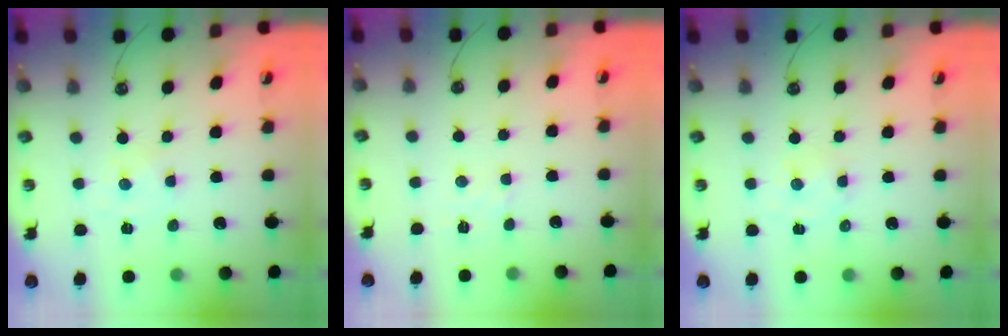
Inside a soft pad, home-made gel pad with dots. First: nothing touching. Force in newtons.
{"total": 2.7, "press": 2.7, "slide": 0.5}
{"total": 1.8, "press": 1.7, "slide": 0.3}